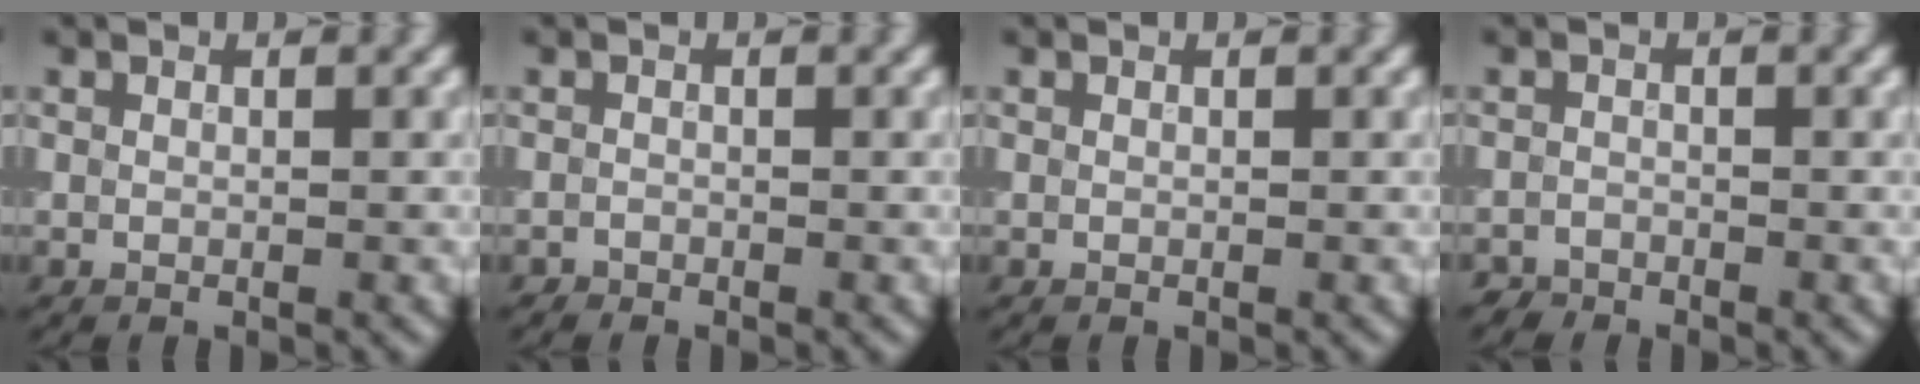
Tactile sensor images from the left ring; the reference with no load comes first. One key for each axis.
{"total": 0.5, "fx": -0.5, "fy": 0.2, "fz": -0.1, "tx": 0.004, "ty": -0.001, "tz": -0.011}
{"total": 0.0}
{"total": 1.3, "fx": -1.2, "fy": 0.4, "fz": -0.2, "tx": 0.008, "ty": 0.002, "tz": -0.025}